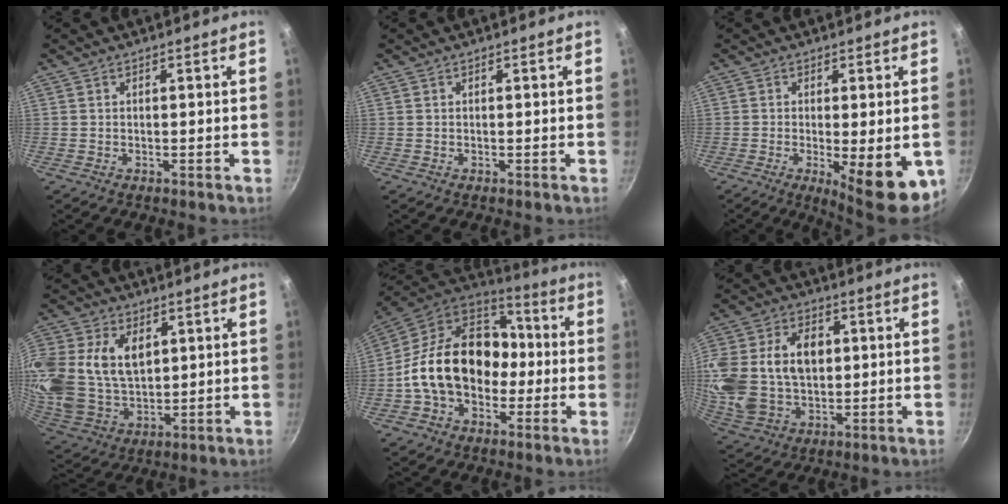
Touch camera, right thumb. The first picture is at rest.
{"total": 0.0}
{"total": 11.6, "force": [-3.0, 3.4, 10.7], "torque": [-0.128, -0.010, -0.030]}
{"total": 20.8, "force": [5.2, 14.7, 13.7], "torque": [-0.304, -0.006, 0.105]}
{"total": 21.8, "force": [-2.1, 16.1, 14.6], "torque": [-0.221, 0.058, -0.042]}
{"total": 21.4, "force": [2.7, 15.2, 14.8], "torque": [-0.303, 0.015, 0.056]}